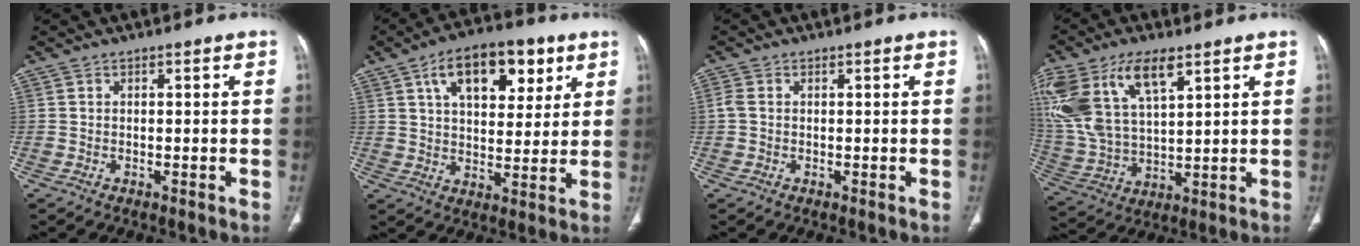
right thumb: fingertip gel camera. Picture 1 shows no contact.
{"total": 15.9, "force": [7.3, 8.5, 11.2], "torque": [-0.133, -0.012, 0.116]}
{"total": 1.6, "force": [0.2, 1.2, 1.0], "torque": [-0.033, 0.005, 0.005]}
{"total": 21.2, "force": [10.1, 10.5, 15.4], "torque": [-0.343, -0.011, 0.202]}